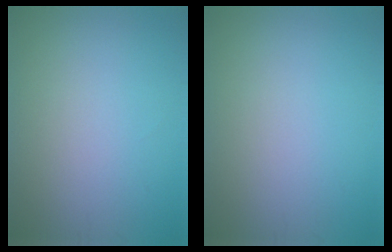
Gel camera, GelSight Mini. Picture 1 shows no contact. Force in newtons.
{"total": 0.0}